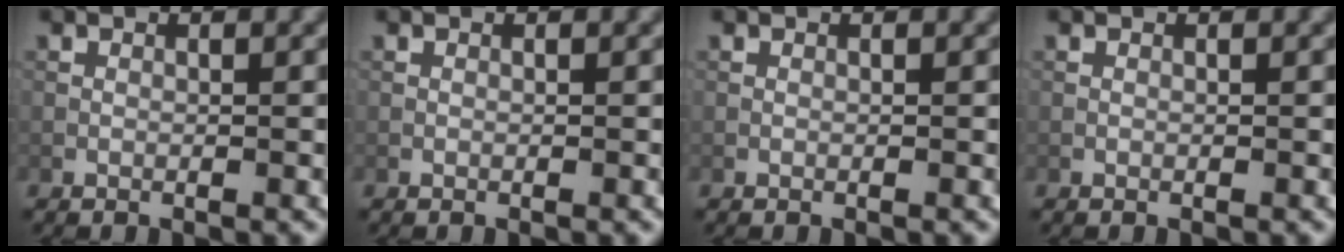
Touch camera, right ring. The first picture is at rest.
{"total": 0.0}
{"total": 0.0}
{"total": 0.0}